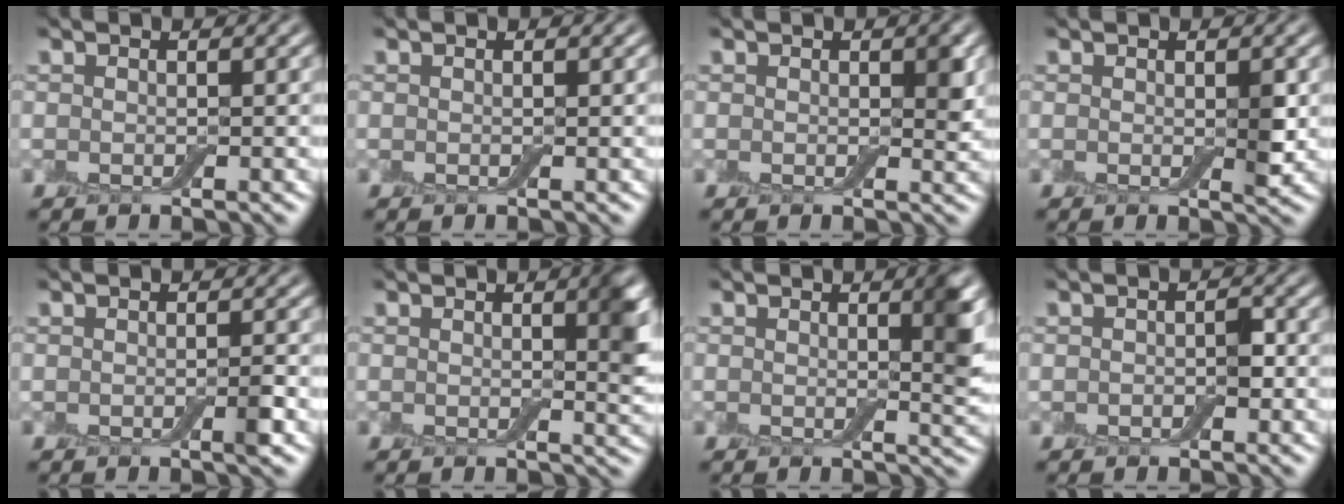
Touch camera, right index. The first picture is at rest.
{"total": 0.0}
{"total": 1.6, "force": [0.2, 1.0, 1.2], "torque": [-0.012, -0.002, 0.001]}
{"total": 1.5, "force": [0.1, 0.8, 1.3], "torque": [-0.017, -0.003, 0.002]}
{"total": 0.9, "force": [-0.4, 0.2, 0.8], "torque": [-0.010, 0.000, -0.006]}
{"total": 2.6, "force": [0.3, 0.8, 2.5], "torque": [-0.027, 0.000, 0.005]}
{"total": 2.5, "force": [0.4, 0.5, 2.4], "torque": [-0.027, -0.001, 0.006]}
{"total": 1.0, "force": [-0.3, 0.7, 0.7], "torque": [-0.011, 0.001, -0.006]}